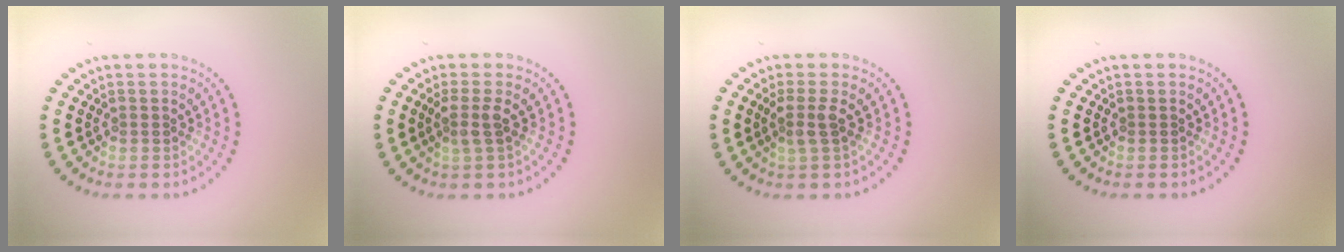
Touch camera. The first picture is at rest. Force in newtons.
{"total": 1.9, "press": 1.5, "slide": 1.2}
{"total": 2.0, "press": 1.5, "slide": 1.2}
{"total": 0.0}